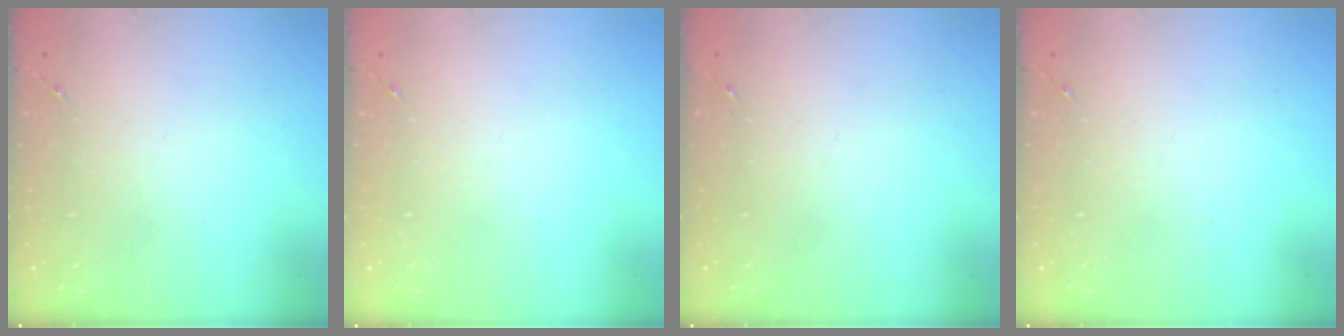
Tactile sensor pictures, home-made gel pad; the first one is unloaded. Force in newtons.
{"total": 0.0}
{"total": 0.0}
{"total": 0.0}